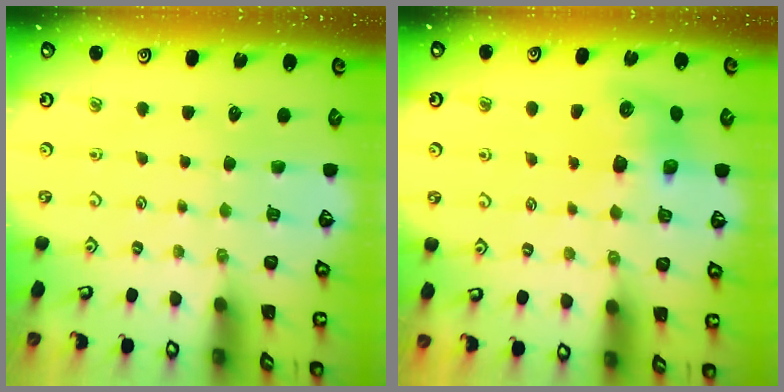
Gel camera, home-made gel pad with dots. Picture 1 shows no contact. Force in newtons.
{"total": 8.1, "press": 8.0, "slide": 1.1}